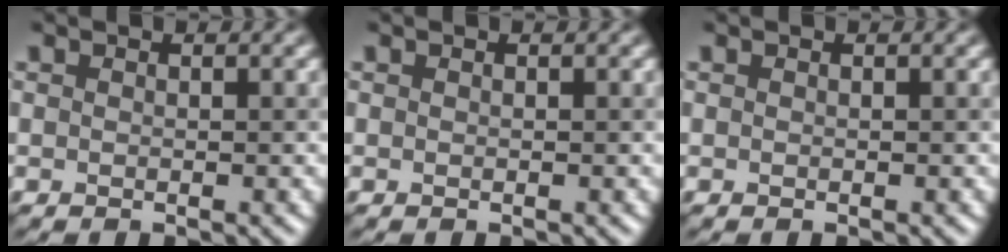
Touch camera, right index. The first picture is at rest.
{"total": 0.0}
{"total": 0.0}